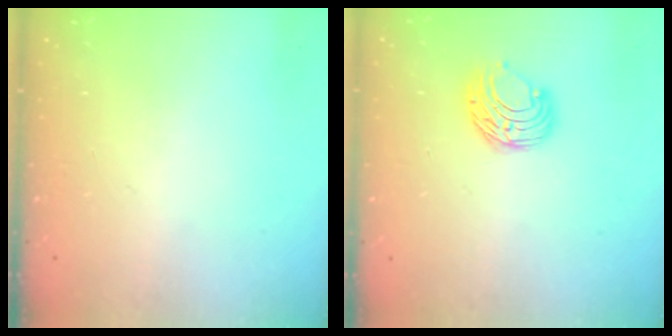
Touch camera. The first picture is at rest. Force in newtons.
{"total": 8.1, "press": 8.1, "slide": 0.4}